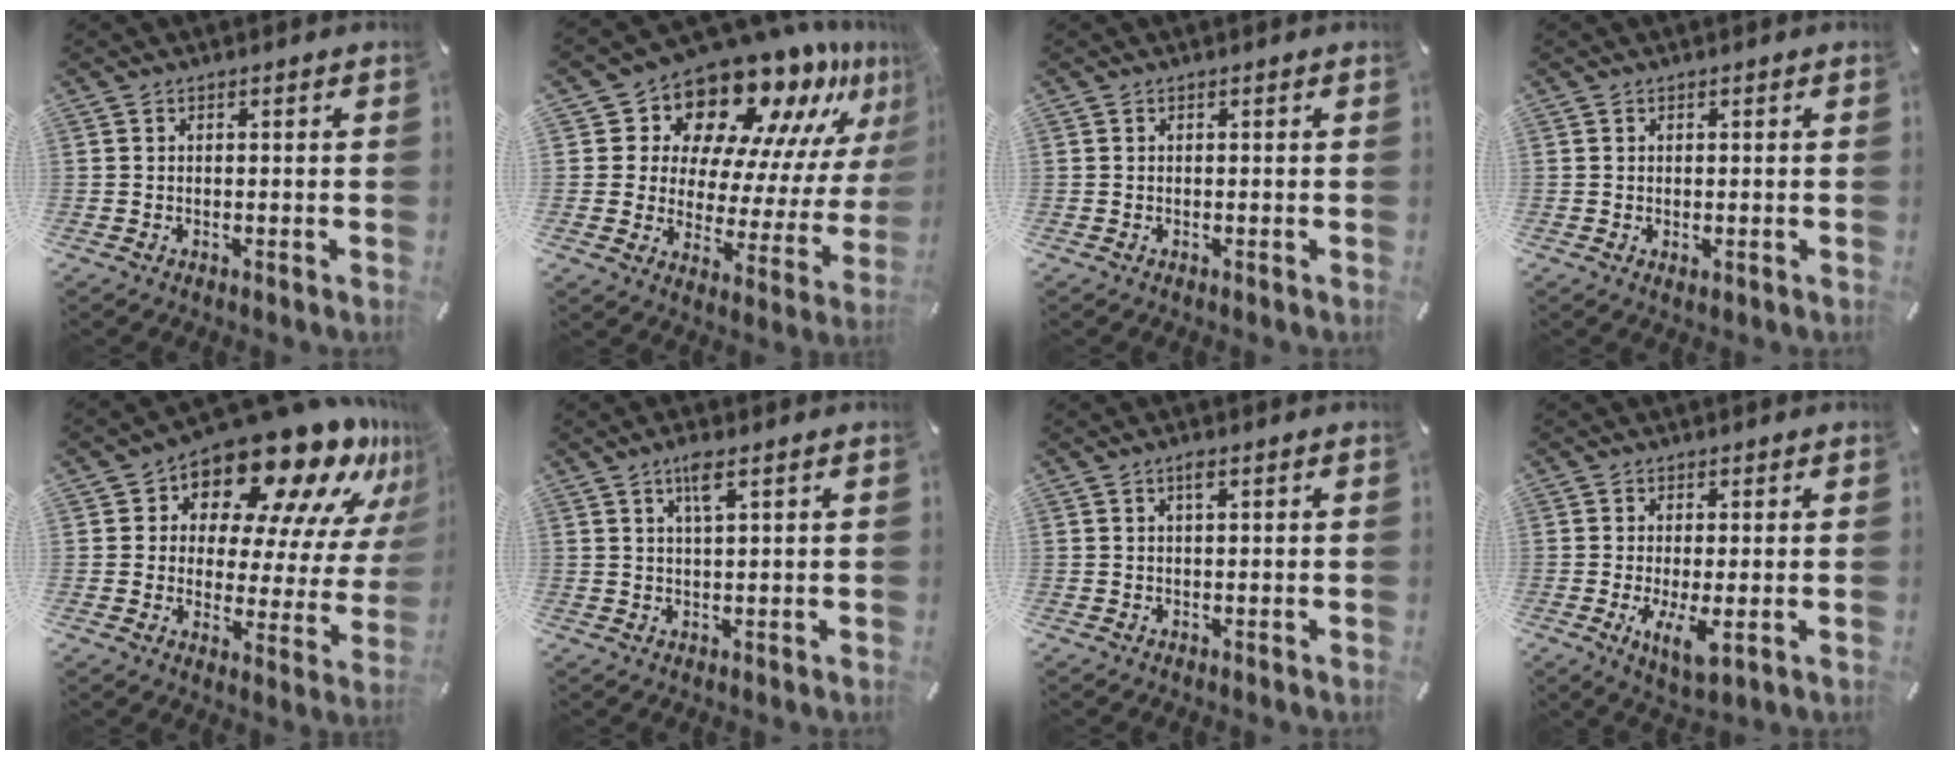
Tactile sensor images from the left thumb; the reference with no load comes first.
{"total": 16.1, "force": [14.1, 6.6, 4.1], "torque": [-0.065, -0.141, 0.235]}
{"total": 0.0}
{"total": 0.6, "force": [0.2, 0.4, 0.3], "torque": [-0.005, 0.002, 0.004]}
{"total": 18.6, "force": [14.3, 7.7, 9.1], "torque": [-0.131, -0.125, 0.238]}
{"total": 4.2, "force": [2.5, 0.5, 3.3], "torque": [-0.073, 0.003, 0.041]}
{"total": 1.6, "force": [0.7, 0.4, 1.4], "torque": [-0.028, 0.003, 0.011]}
{"total": 6.6, "force": [-0.8, 2.3, 6.1], "torque": [-0.127, -0.023, -0.013]}